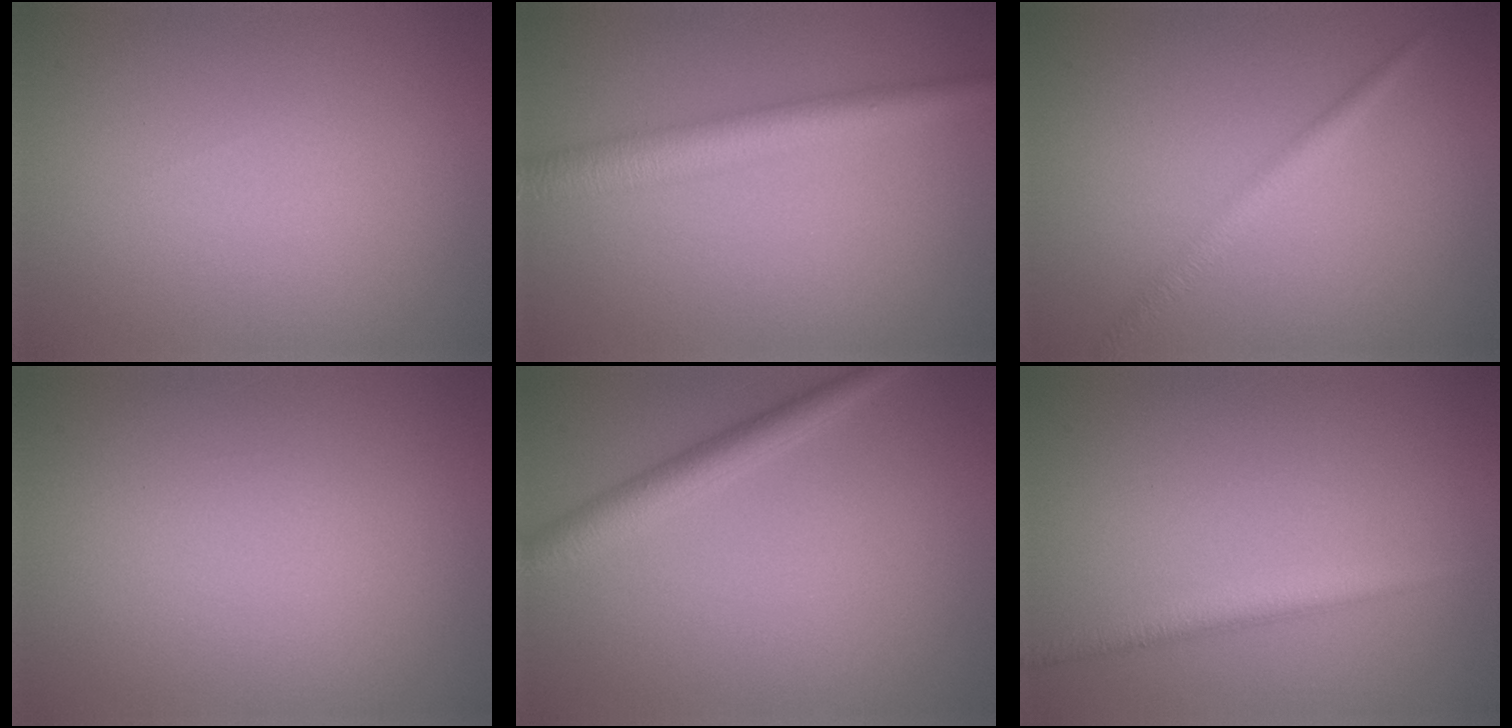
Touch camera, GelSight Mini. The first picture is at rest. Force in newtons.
{"total": 4.3, "press": 4.3, "slide": 0.1}
{"total": 1.8, "press": 1.8, "slide": 0.0}
{"total": 0.0}
{"total": 2.8, "press": 2.7, "slide": 0.2}
{"total": 2.2, "press": 2.2, "slide": 0.0}